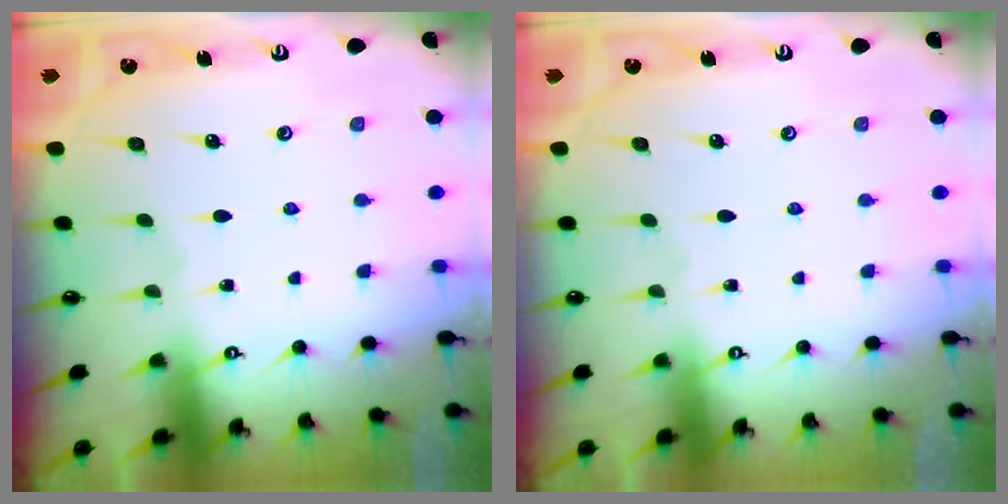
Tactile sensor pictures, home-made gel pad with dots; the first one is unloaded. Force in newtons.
{"total": 0.0}